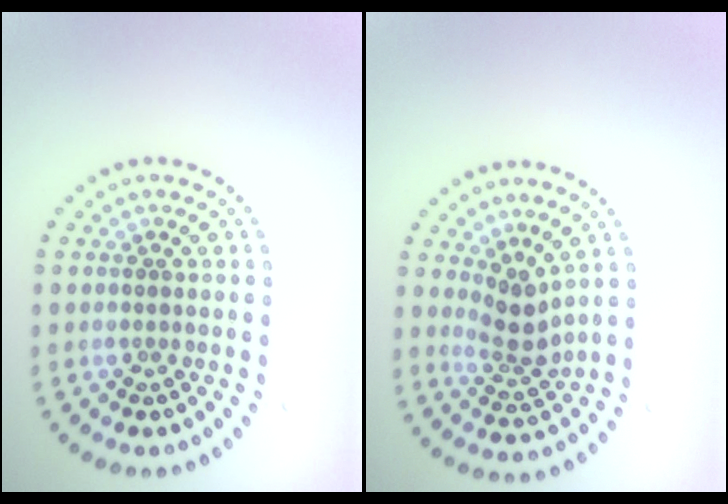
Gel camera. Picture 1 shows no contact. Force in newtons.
{"total": 2.7, "press": 1.9, "slide": 1.9}